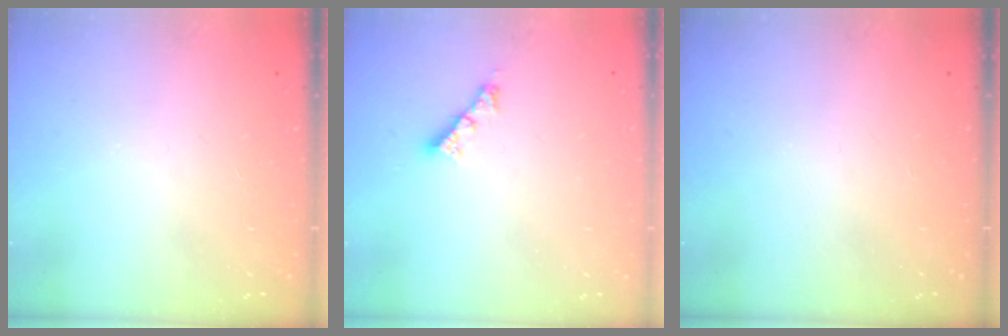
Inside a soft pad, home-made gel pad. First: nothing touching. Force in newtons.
{"total": 3.4, "press": 3.3, "slide": 0.4}
{"total": 0.0}